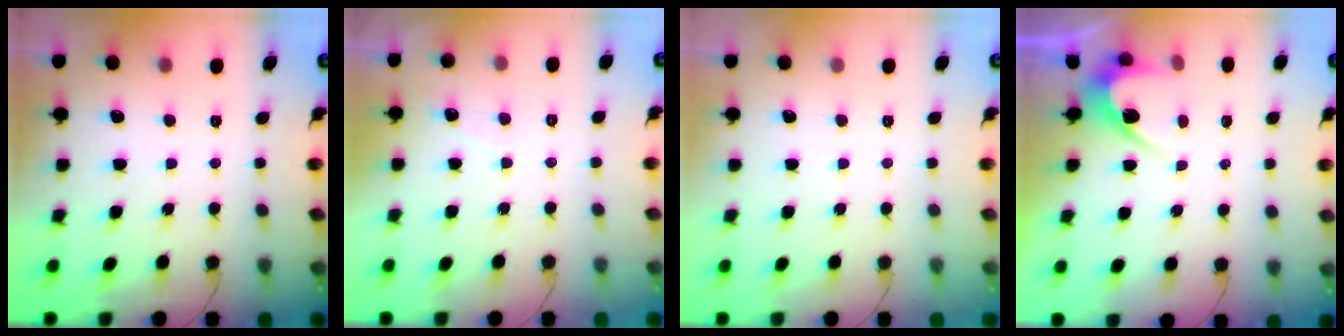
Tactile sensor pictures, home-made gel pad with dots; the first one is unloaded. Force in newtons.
{"total": 2.2, "press": 2.2, "slide": 0.0}
{"total": 0.0}
{"total": 2.8, "press": 2.8, "slide": 0.1}